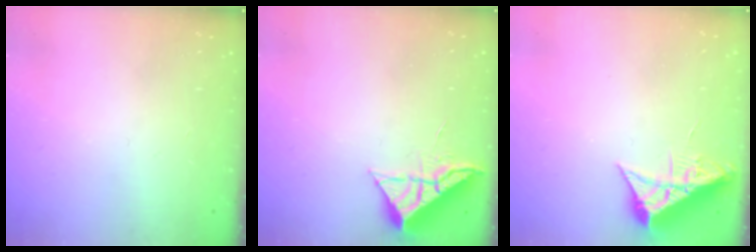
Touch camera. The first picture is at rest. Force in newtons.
{"total": 6.4, "press": 6.4, "slide": 0.2}
{"total": 7.3, "press": 7.3, "slide": 0.2}